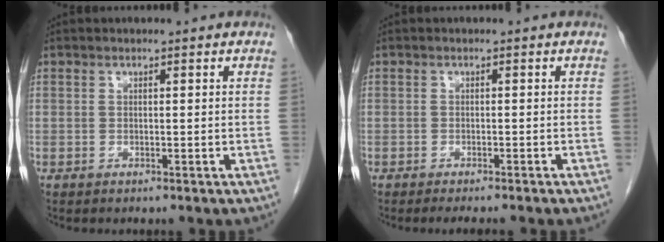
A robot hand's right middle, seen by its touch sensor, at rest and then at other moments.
{"total": 3.8, "force": [-3.3, -0.3, 2.0], "torque": [-0.019, -0.005, -0.043]}